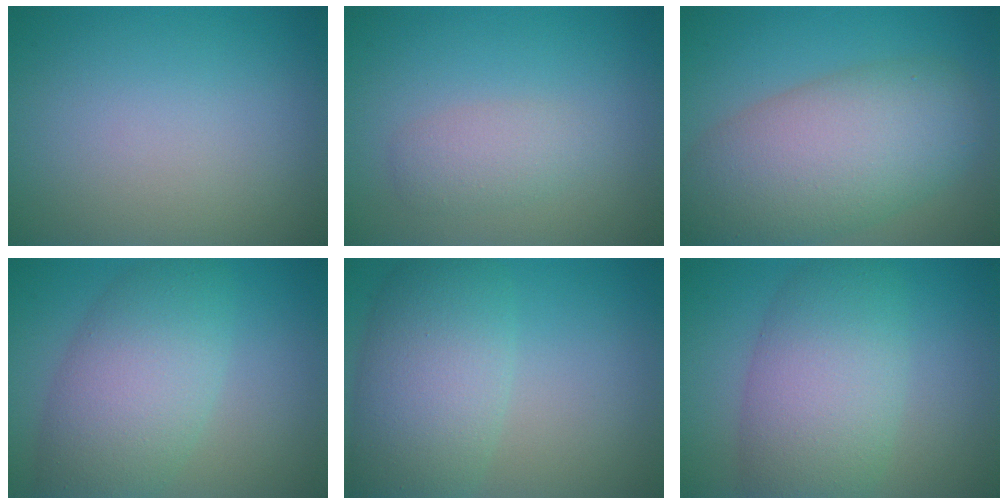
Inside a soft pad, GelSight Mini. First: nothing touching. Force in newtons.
{"total": 2.1, "press": 2.1, "slide": 0.1}
{"total": 9.5, "press": 9.5, "slide": 0.6}
{"total": 7.3, "press": 7.3, "slide": 0.3}
{"total": 7.2, "press": 7.2, "slide": 0.4}
{"total": 7.7, "press": 7.7, "slide": 0.2}